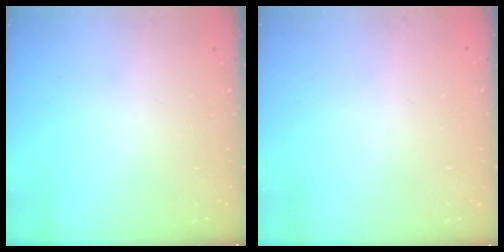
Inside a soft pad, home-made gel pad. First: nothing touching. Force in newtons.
{"total": 0.0}